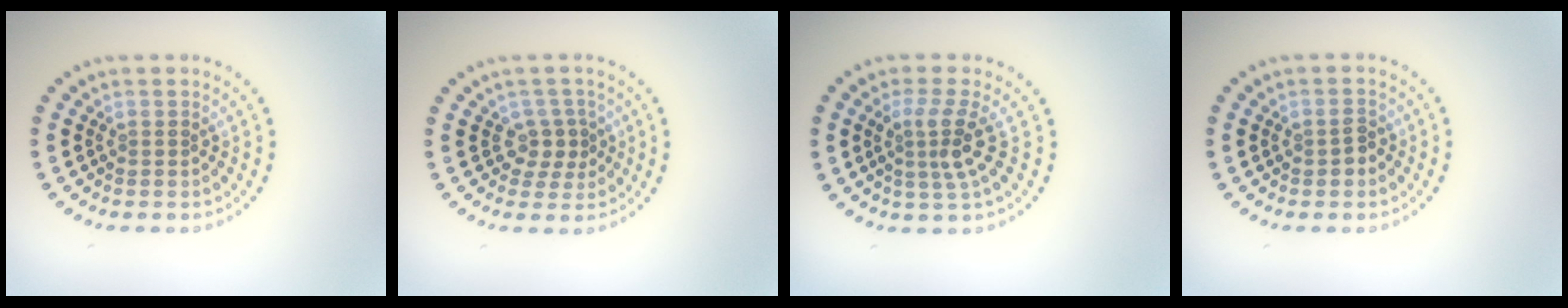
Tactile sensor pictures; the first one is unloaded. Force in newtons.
{"total": 1.9, "press": 1.6, "slide": 1.1}
{"total": 3.0, "press": 2.2, "slide": 2.1}
{"total": 1.2, "press": 1.2, "slide": 0.2}